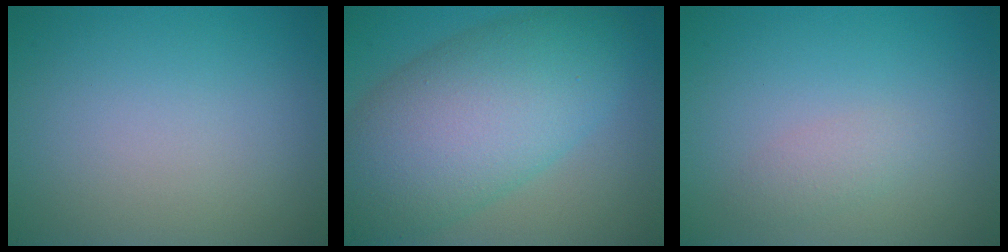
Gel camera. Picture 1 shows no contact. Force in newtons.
{"total": 11.1, "press": 11.0, "slide": 0.3}
{"total": 1.3, "press": 1.3, "slide": 0.0}